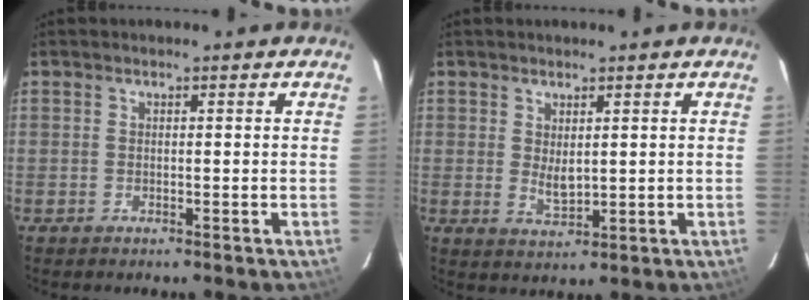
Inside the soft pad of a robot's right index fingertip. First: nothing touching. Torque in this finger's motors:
{"motor_torque": [0.28, 0.29, 0.08, 0.04]}